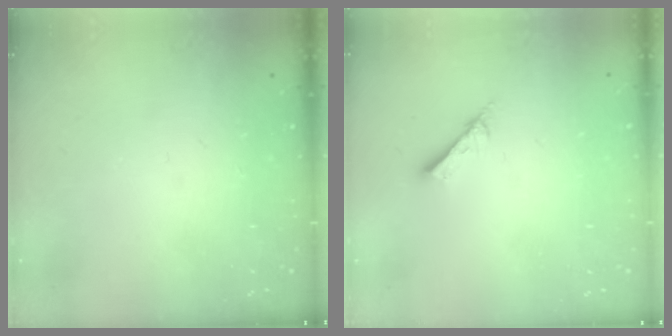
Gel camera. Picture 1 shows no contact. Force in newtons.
{"total": 2.6, "press": 2.6, "slide": 0.1}